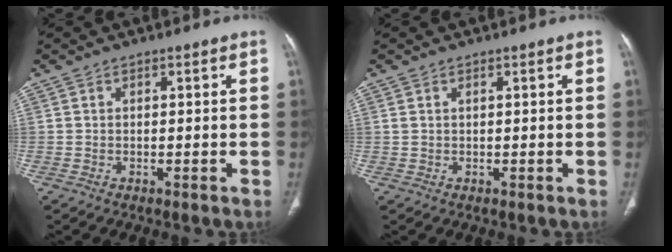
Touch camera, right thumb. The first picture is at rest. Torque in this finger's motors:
{"motor_torque": [0.16, -0.17, -0.64, 0.26, 0.04]}